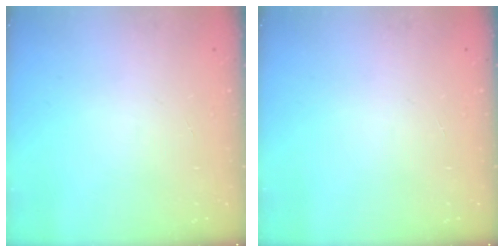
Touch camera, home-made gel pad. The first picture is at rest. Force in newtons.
{"total": 0.0}